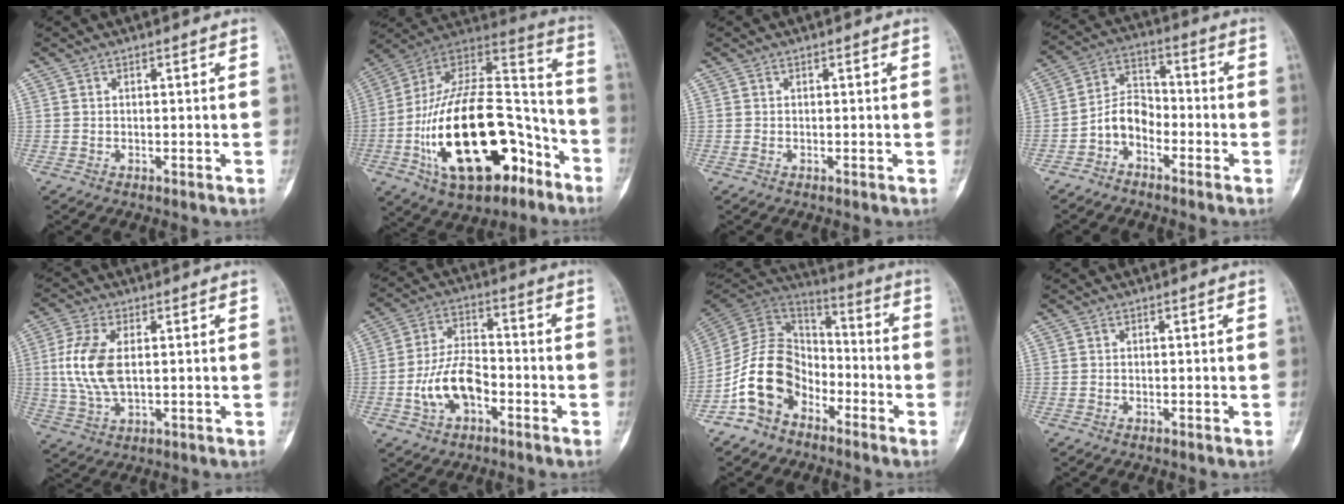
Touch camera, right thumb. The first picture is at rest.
{"total": 31.0, "force": [-11.8, 15.9, 23.9], "torque": [-0.428, 0.072, -0.180]}
{"total": 0.0}
{"total": 7.0, "force": [-3.4, 4.8, 3.8], "torque": [-0.055, 0.045, -0.078]}
{"total": 9.8, "force": [1.0, 5.0, 8.3], "torque": [-0.190, -0.002, 0.022]}
{"total": 10.7, "force": [-3.6, 6.1, 7.9], "torque": [-0.141, 0.036, -0.069]}
{"total": 14.4, "force": [-7.3, 9.9, 7.4], "torque": [-0.121, 0.074, -0.152]}
{"total": 0.0}